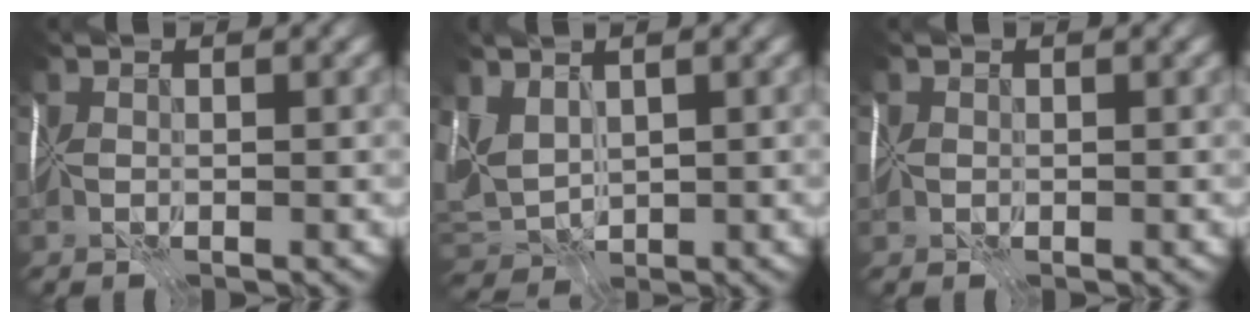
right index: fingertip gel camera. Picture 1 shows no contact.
{"total": 2.2, "force": [1.0, 1.4, 1.3], "torque": [-0.020, -0.003, 0.018]}
{"total": 0.7, "force": [-0.3, 0.7, 0.1], "torque": [0.004, -0.004, -0.006]}